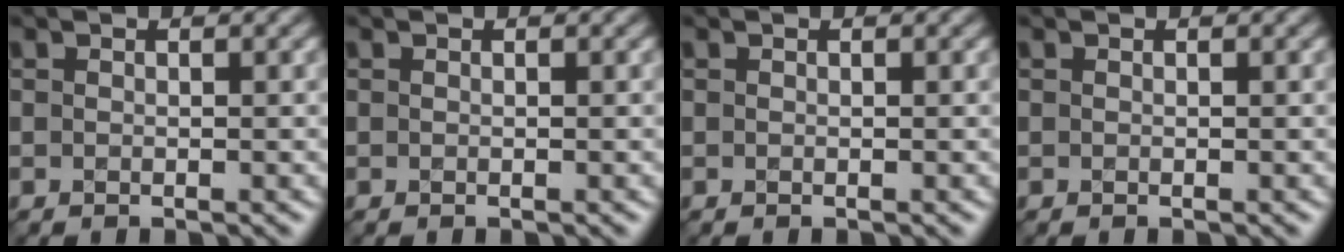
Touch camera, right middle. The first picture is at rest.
{"total": 0.0}
{"total": 0.0}
{"total": 0.0}